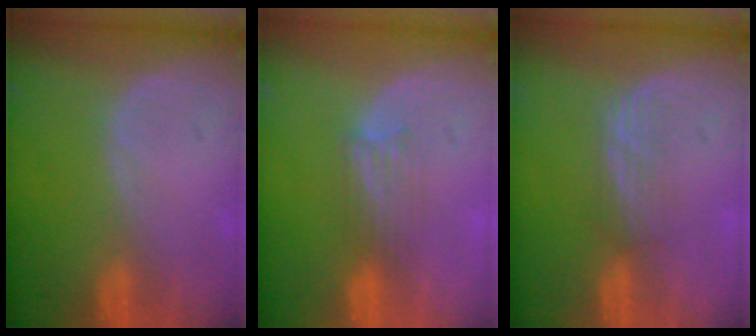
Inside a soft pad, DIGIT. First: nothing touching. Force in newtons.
{"total": 3.1, "press": 2.8, "slide": 1.3}
{"total": 2.9, "press": 2.6, "slide": 1.2}